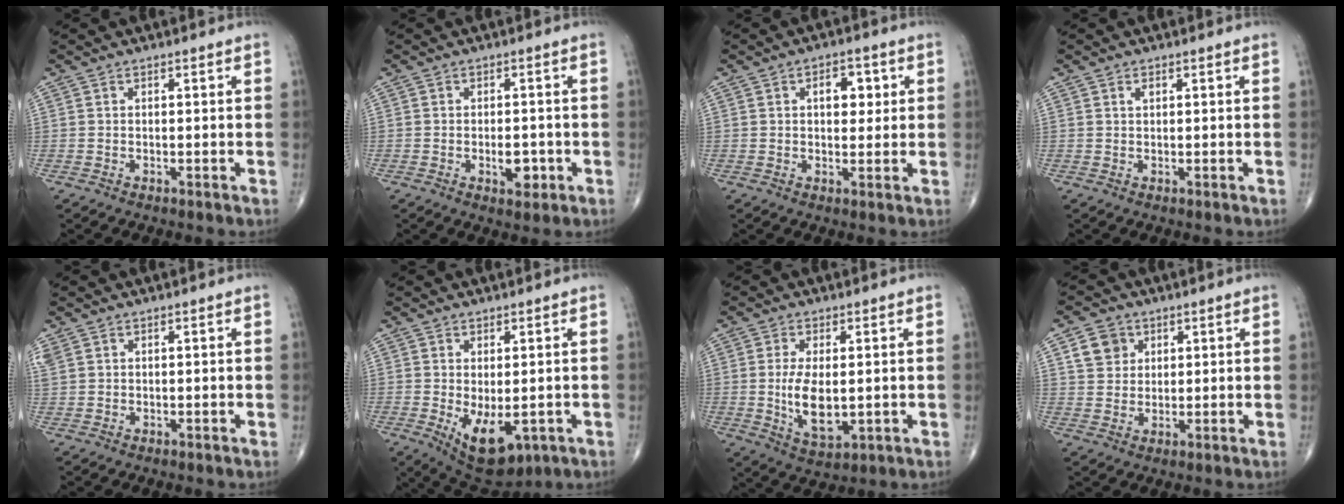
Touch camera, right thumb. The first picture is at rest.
{"total": 4.3, "force": [-1.3, 2.4, 3.4], "torque": [-0.037, 0.001, -0.014]}
{"total": 5.5, "force": [1.4, 3.4, 4.0], "torque": [-0.030, -0.001, 0.017]}
{"total": 1.0, "force": [0.4, 0.6, 0.6], "torque": [-0.008, 0.000, 0.007]}
{"total": 2.4, "force": [1.2, 1.7, 1.1], "torque": [-0.040, 0.014, 0.034]}
{"total": 9.5, "force": [-2.2, 4.9, 7.9], "torque": [-0.110, -0.010, -0.011]}
{"total": 8.9, "force": [-0.1, 4.3, 7.8], "torque": [-0.138, -0.019, 0.011]}
{"total": 5.8, "force": [2.4, 4.9, 1.9], "torque": [-0.012, -0.008, 0.044]}